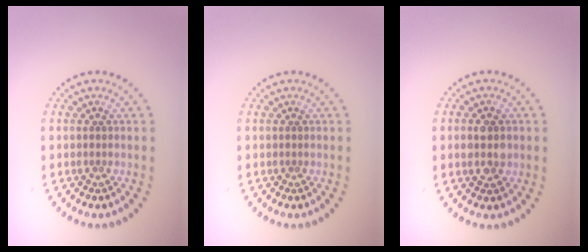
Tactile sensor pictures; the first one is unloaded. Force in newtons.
{"total": 0.0}
{"total": 2.4, "press": 2.4, "slide": 0.1}